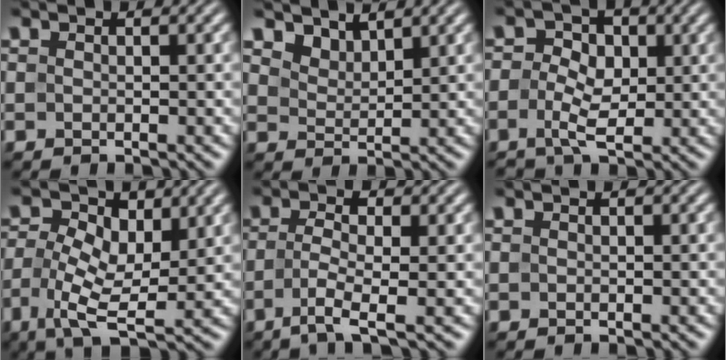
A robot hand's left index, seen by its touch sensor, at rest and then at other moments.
{"total": 3.0, "force": [2.5, 1.3, 0.9], "torque": [-0.033, -0.016, 0.062]}
{"total": 3.9, "force": [-0.3, 2.8, 2.7], "torque": [-0.048, 0.003, -0.008]}
{"total": 6.2, "force": [0.0, 3.4, 5.2], "torque": [-0.108, 0.002, -0.005]}
{"total": 3.6, "force": [-1.4, 0.6, 3.2], "torque": [-0.069, 0.001, -0.031]}
{"total": 0.0}